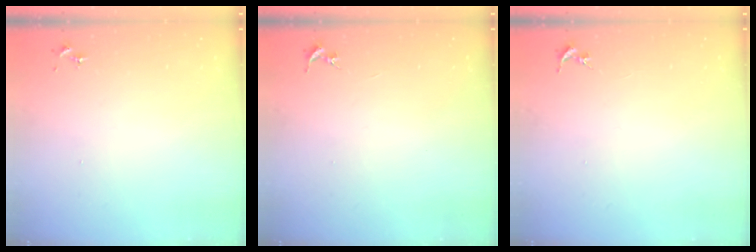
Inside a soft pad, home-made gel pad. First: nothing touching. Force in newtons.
{"total": 0.0}
{"total": 0.0}